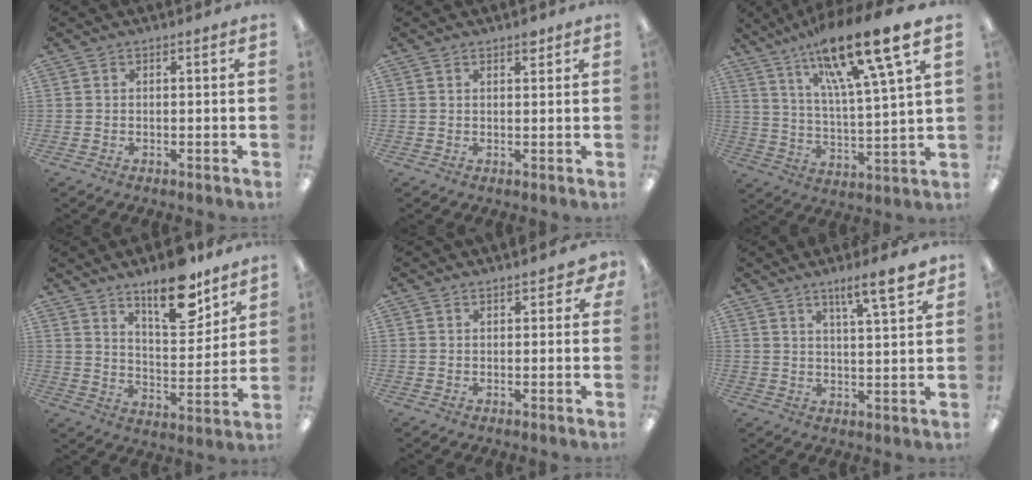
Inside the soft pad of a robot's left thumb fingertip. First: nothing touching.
{"total": 1.7, "force": [1.4, 0.6, 0.9], "torque": [-0.011, -0.004, 0.023]}
{"total": 19.7, "force": [14.2, 3.0, 13.4], "torque": [-0.223, -0.087, 0.224]}
{"total": 15.8, "force": [11.7, 5.7, 9.0], "torque": [-0.125, -0.072, 0.196]}
{"total": 2.9, "force": [1.8, 1.5, 1.8], "torque": [-0.021, -0.002, 0.029]}
{"total": 8.6, "force": [6.1, 1.5, 5.8], "torque": [-0.080, -0.038, 0.096]}